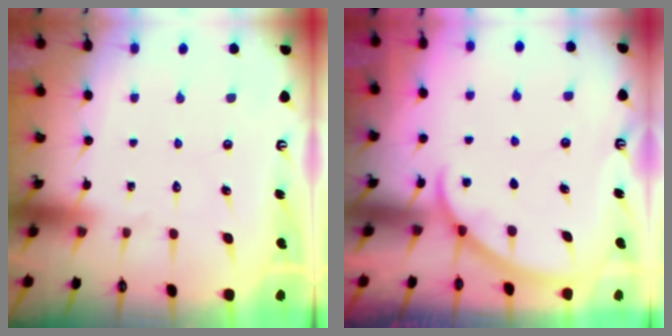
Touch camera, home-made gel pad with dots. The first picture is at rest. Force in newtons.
{"total": 2.5, "press": 2.5, "slide": 0.2}